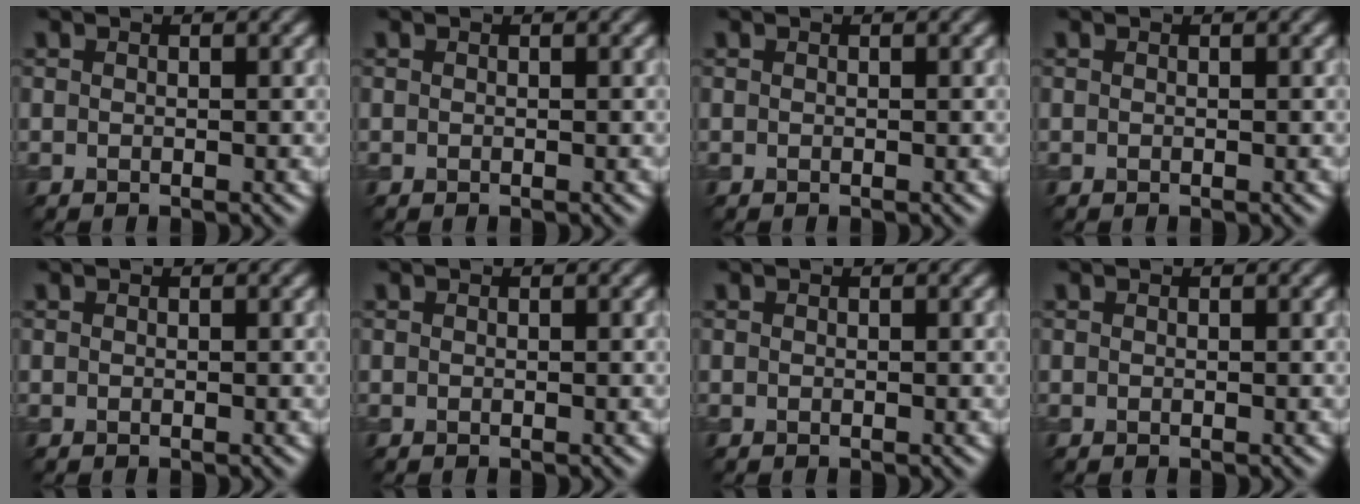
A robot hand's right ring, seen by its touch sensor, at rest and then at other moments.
{"total": 0.0}
{"total": 0.0}
{"total": 0.0}
{"total": 0.0}
{"total": 0.0}
{"total": 0.0}
{"total": 0.0}